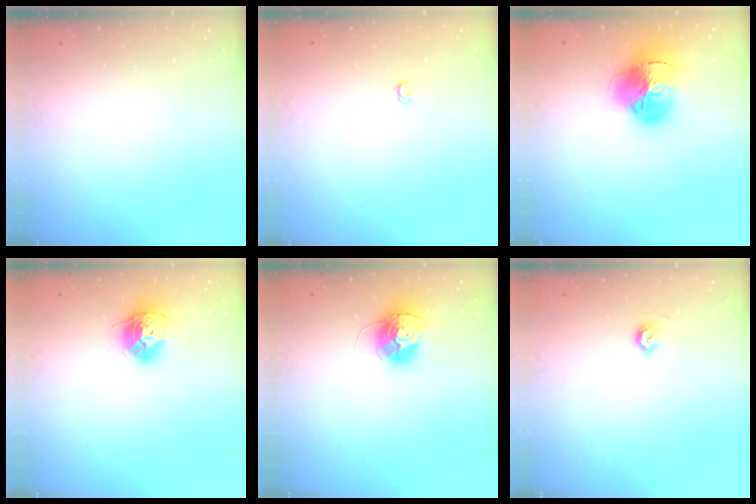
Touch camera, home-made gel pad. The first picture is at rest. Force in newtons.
{"total": 2.6, "press": 2.6, "slide": 0.4}
{"total": 18.2, "press": 18.1, "slide": 2.0}
{"total": 11.1, "press": 11.0, "slide": 0.9}
{"total": 12.8, "press": 12.7, "slide": 1.3}
{"total": 4.5, "press": 4.5, "slide": 0.7}